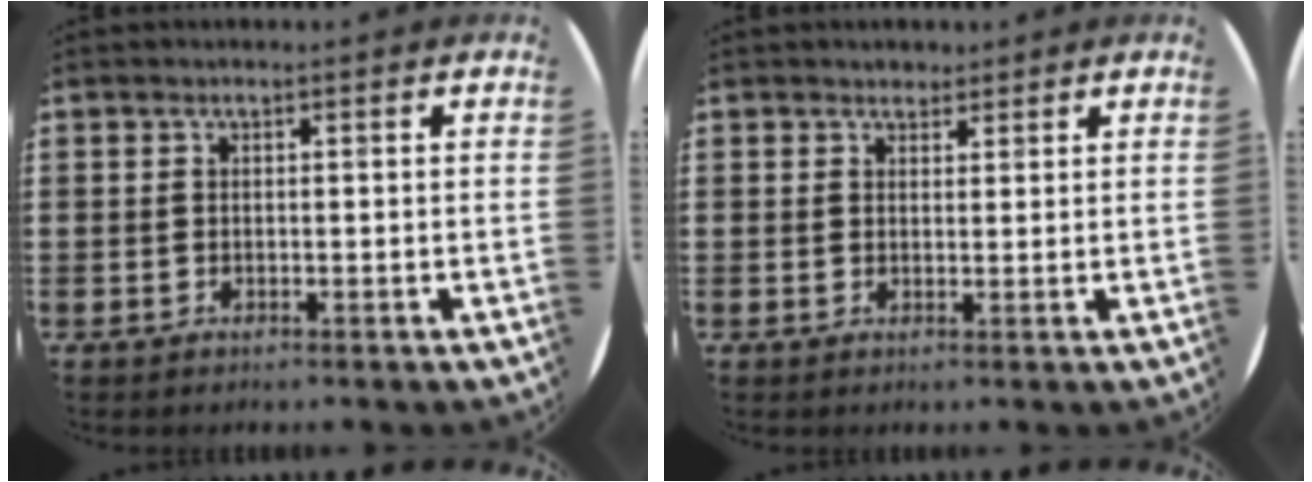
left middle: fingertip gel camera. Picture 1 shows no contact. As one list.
[{"total": 1.6, "force": [1.5, 0.5, 0.0], "torque": [0.006, 0.000, 0.027]}]